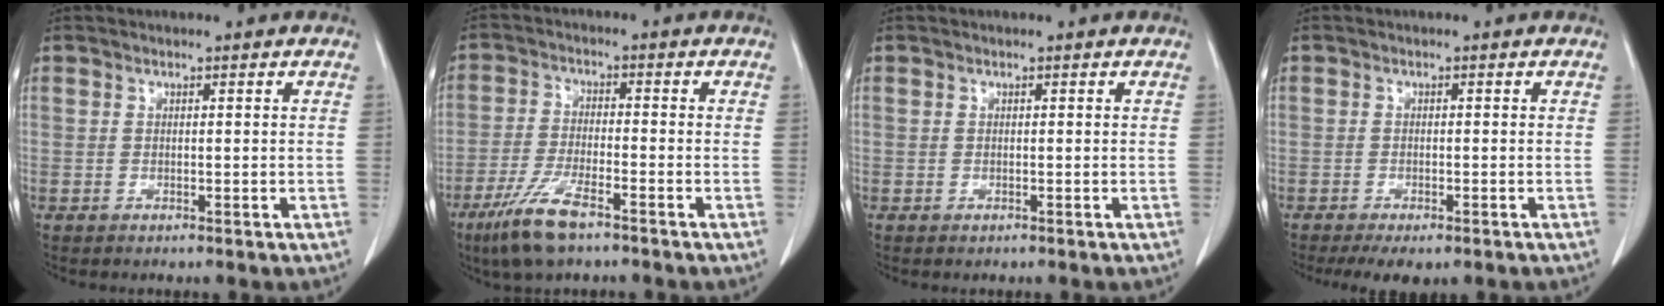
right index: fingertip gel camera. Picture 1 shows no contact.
{"total": 8.4, "force": [-5.6, 1.5, 6.1], "torque": [-0.129, -0.018, -0.103]}
{"total": 0.0}
{"total": 4.2, "force": [-3.0, 2.0, 2.2], "torque": [-0.031, -0.006, -0.041]}